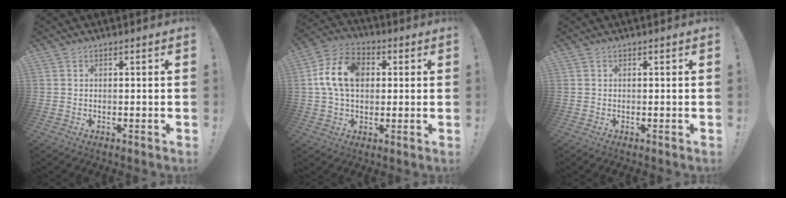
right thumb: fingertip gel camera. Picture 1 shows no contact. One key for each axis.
{"total": 14.0, "fx": 2.1, "fy": 9.9, "fz": 9.6, "tx": -0.183, "ty": 0.014, "tz": 0.042}
{"total": 0.0}